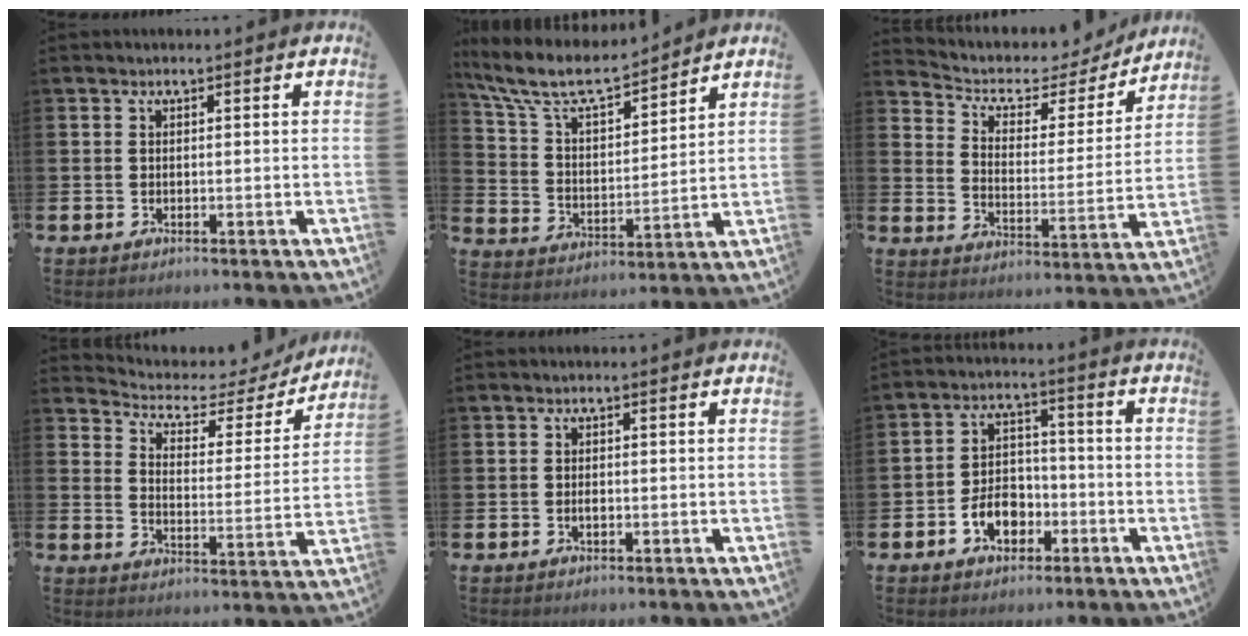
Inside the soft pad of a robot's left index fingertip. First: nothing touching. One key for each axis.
{"total": 9.0, "fx": 8.1, "fy": 2.1, "fz": 3.4, "tx": -0.107, "ty": -0.051, "tz": 0.142}
{"total": 4.4, "fx": 3.6, "fy": 2.3, "fz": 1.0, "tx": -0.044, "ty": -0.034, "tz": 0.051}
{"total": 4.0, "fx": 3.3, "fy": 2.0, "fz": 1.0, "tx": -0.049, "ty": -0.029, "tz": 0.046}
{"total": 0.8, "fx": -0.2, "fy": 0.4, "fz": 0.6, "tx": -0.012, "ty": 0.000, "tz": -0.005}
{"total": 5.7, "fx": -2.6, "fy": 4.1, "fz": 3.0, "tx": -0.045, "ty": 0.007, "tz": -0.051}